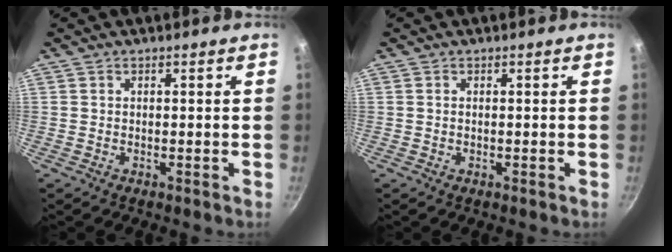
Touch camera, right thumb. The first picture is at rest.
{"total": 0.0}